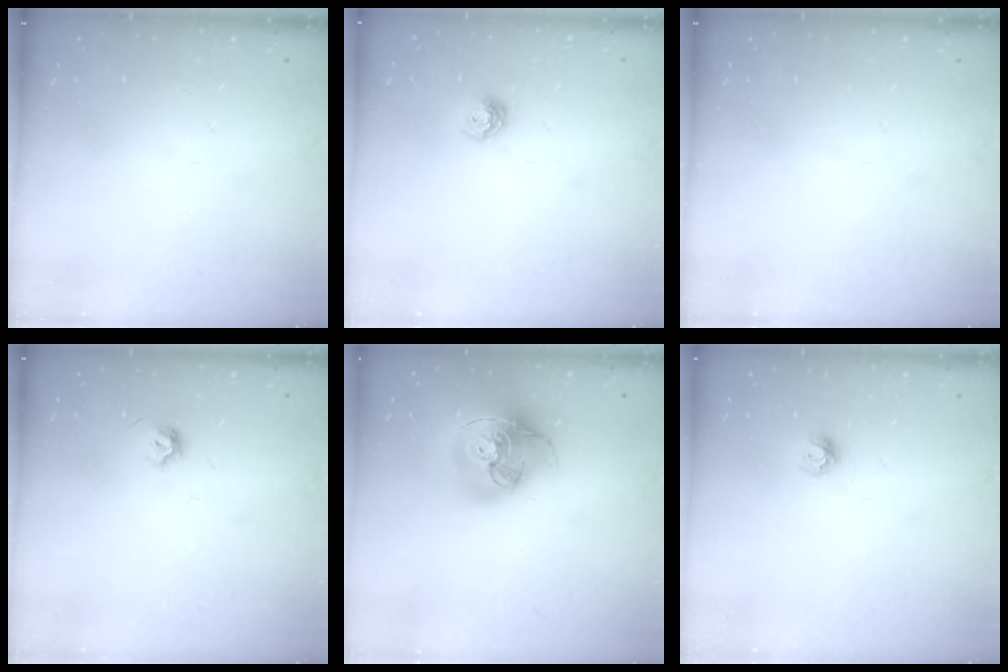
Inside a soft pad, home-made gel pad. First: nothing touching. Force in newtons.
{"total": 5.2, "press": 5.2, "slide": 0.5}
{"total": 0.0}
{"total": 4.5, "press": 4.3, "slide": 1.0}
{"total": 20.6, "press": 20.5, "slide": 2.1}
{"total": 5.5, "press": 5.5, "slide": 0.3}